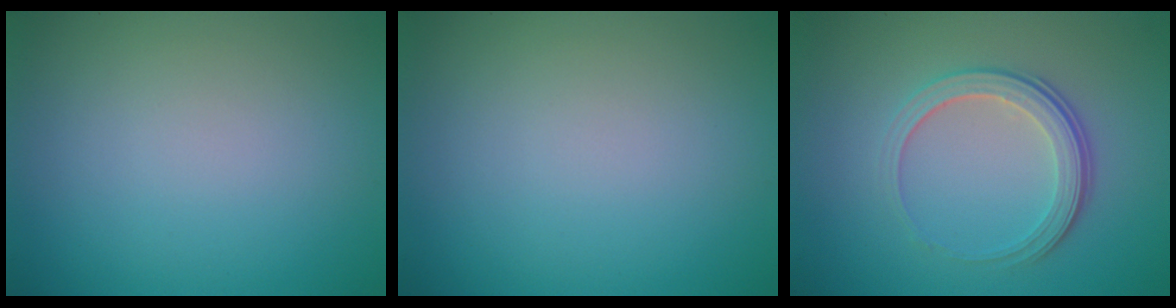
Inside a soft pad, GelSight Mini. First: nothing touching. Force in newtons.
{"total": 0.0}
{"total": 3.5, "press": 2.6, "slide": 2.4}